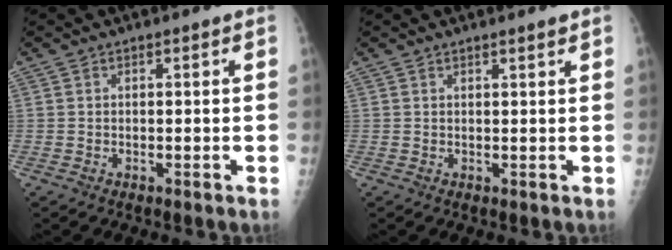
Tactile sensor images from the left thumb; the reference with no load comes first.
{"total": 1.2, "force": [0.9, 0.0, 0.8], "torque": [-0.008, -0.005, 0.014]}